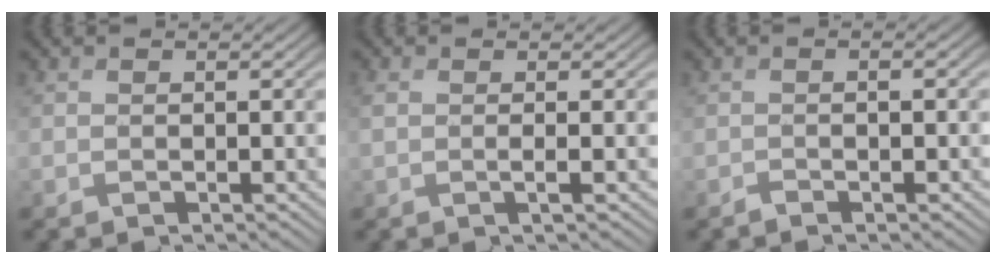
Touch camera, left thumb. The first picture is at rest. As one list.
[{"total": 1.2, "force": [0.4, -0.3, 1.1], "torque": [-0.026, 0.001, 0.004]}, {"total": 1.2, "force": [-0.5, -0.1, 1.0], "torque": [-0.019, 0.003, -0.010]}]